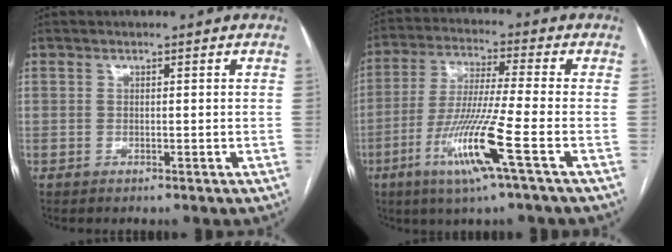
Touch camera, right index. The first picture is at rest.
{"total": 12.2, "force": [-5.1, -1.1, 11.0], "torque": [-0.220, -0.022, -0.101]}